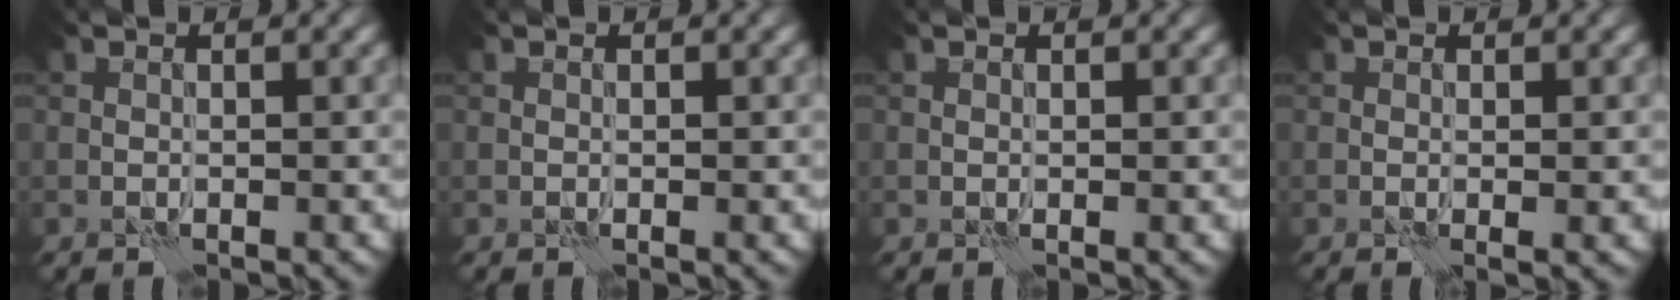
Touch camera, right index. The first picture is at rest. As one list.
[{"total": 0.0}, {"total": 0.0}, {"total": 1.0, "force": [-0.1, 0.1, 1.0], "torque": [-0.017, -0.002, -0.003]}]